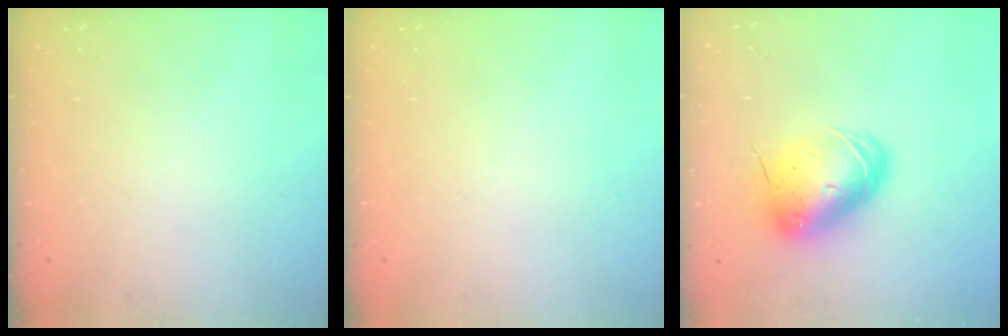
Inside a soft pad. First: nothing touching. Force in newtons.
{"total": 0.0}
{"total": 11.9, "press": 11.7, "slide": 2.0}